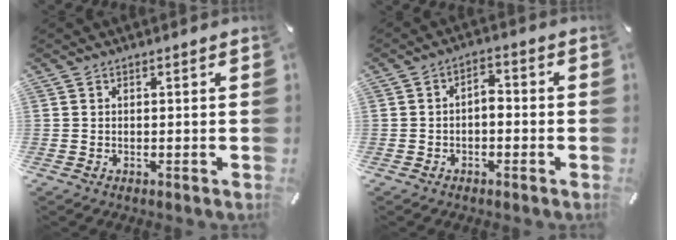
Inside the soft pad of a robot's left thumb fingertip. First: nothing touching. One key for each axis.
{"total": 3.5, "fx": -1.5, "fy": 2.0, "fz": 2.5, "tx": -0.045, "ty": 0.017, "tz": -0.029}